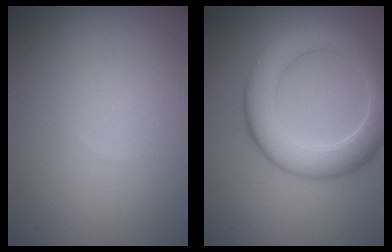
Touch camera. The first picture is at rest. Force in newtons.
{"total": 6.0, "press": 6.0, "slide": 0.3}